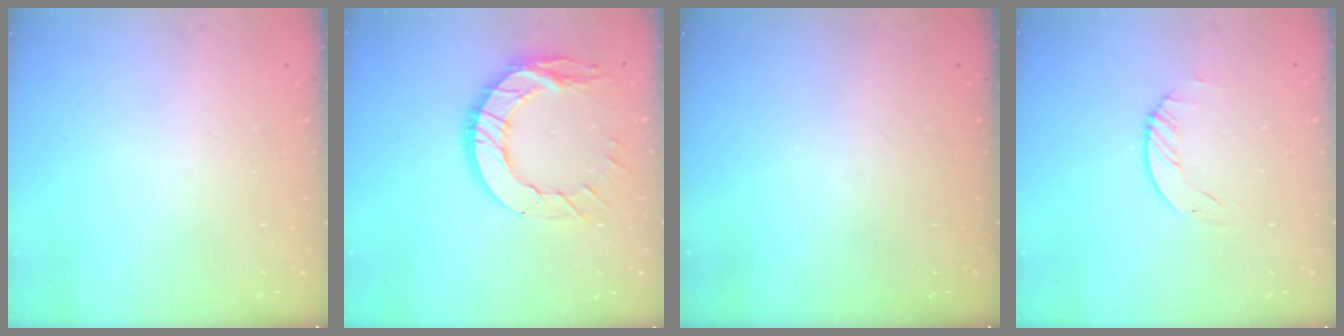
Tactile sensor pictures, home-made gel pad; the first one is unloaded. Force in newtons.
{"total": 14.5, "press": 14.4, "slide": 1.2}
{"total": 0.0}
{"total": 1.2, "press": 1.2, "slide": 0.2}